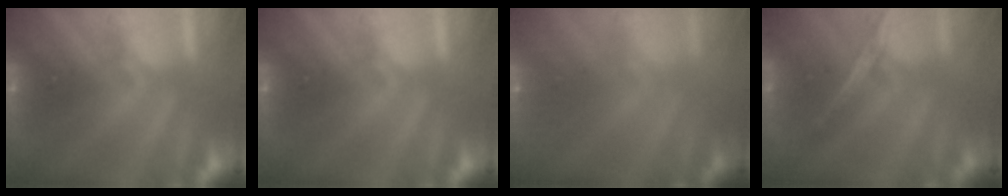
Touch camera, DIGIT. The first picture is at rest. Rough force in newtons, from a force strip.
{"total": 0.0}
{"total": 13.7}
{"total": 1.7}